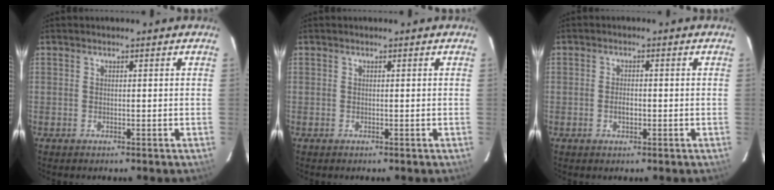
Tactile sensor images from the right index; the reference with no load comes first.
{"total": 0.0}
{"total": 2.1, "force": [-0.6, 1.2, 1.7], "torque": [-0.030, 0.003, -0.010]}